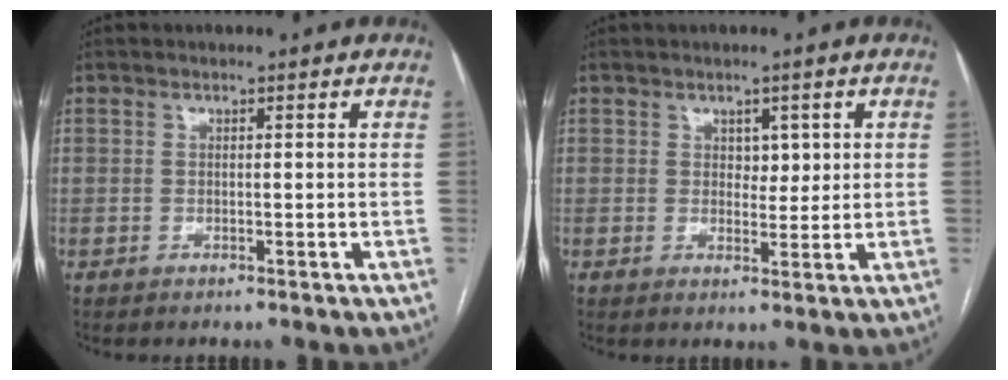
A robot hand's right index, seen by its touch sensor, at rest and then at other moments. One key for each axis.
{"total": 2.7, "fx": 1.0, "fy": 1.7, "fz": 1.8, "tx": -0.018, "ty": 0.000, "tz": 0.014}